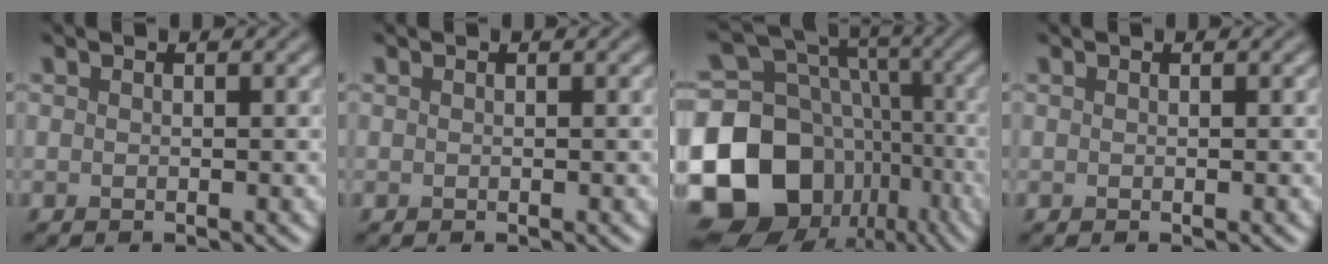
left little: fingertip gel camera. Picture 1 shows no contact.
{"total": 0.0}
{"total": 19.3, "force": [-6.5, 15.8, 8.9], "torque": [-0.187, -0.018, -0.107]}
{"total": 0.0}